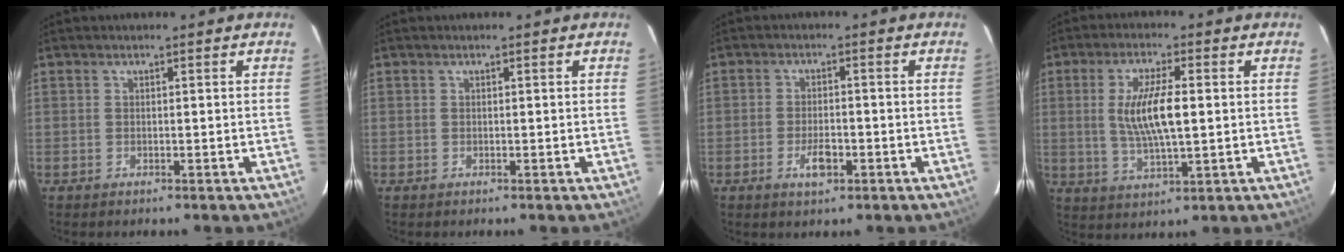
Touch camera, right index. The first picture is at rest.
{"total": 0.0}
{"total": 4.3, "force": [-2.0, 2.1, 3.2], "torque": [-0.066, -0.004, -0.033]}
{"total": 9.4, "force": [0.7, 2.4, 9.1], "torque": [-0.175, -0.003, 0.019]}